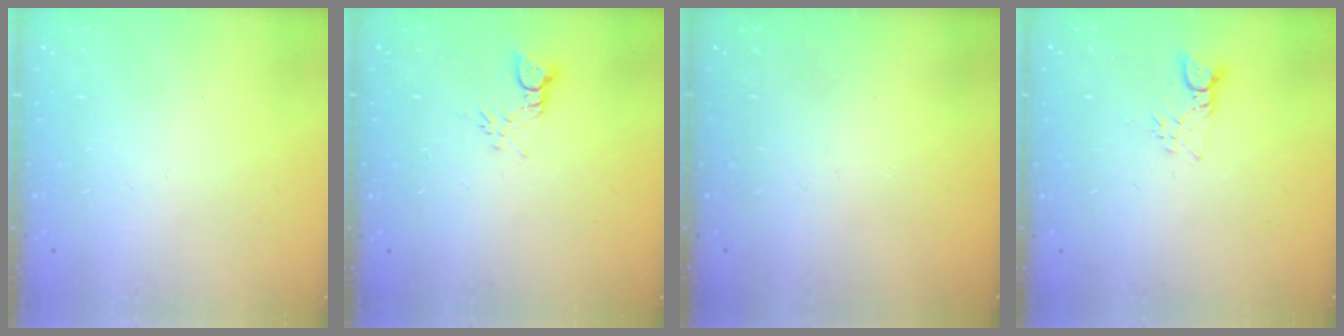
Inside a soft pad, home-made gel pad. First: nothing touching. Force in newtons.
{"total": 2.9, "press": 2.8, "slide": 0.5}
{"total": 0.0}
{"total": 3.5, "press": 3.5, "slide": 0.1}